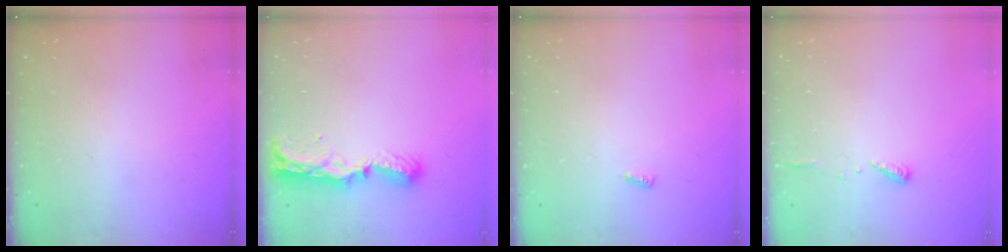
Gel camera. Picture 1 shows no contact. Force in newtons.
{"total": 9.4, "press": 9.3, "slide": 1.2}
{"total": 2.8, "press": 2.8, "slide": 0.4}
{"total": 6.3, "press": 6.3, "slide": 0.5}